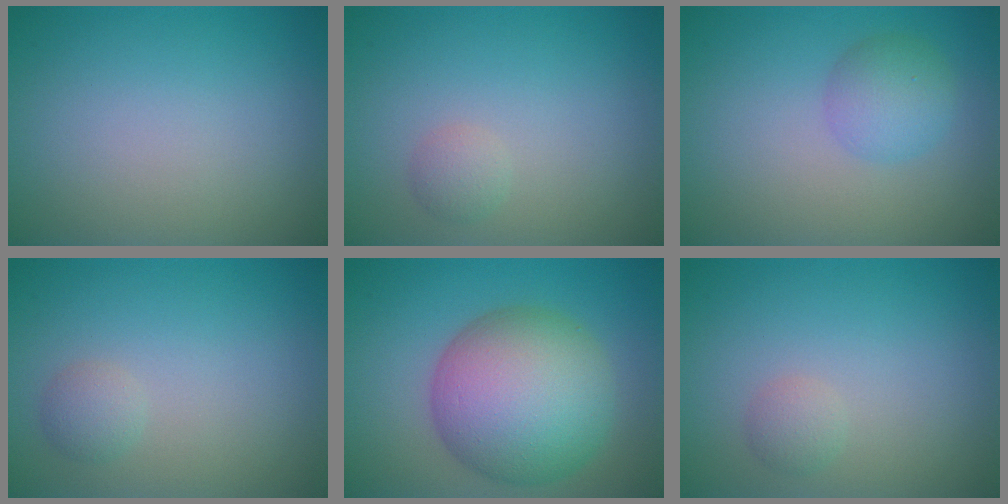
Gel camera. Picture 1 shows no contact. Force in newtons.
{"total": 1.2, "press": 1.2, "slide": 0.0}
{"total": 2.9, "press": 2.9, "slide": 0.1}
{"total": 1.3, "press": 1.3, "slide": 0.0}
{"total": 11.3, "press": 11.2, "slide": 0.4}
{"total": 1.2, "press": 1.2, "slide": 0.0}